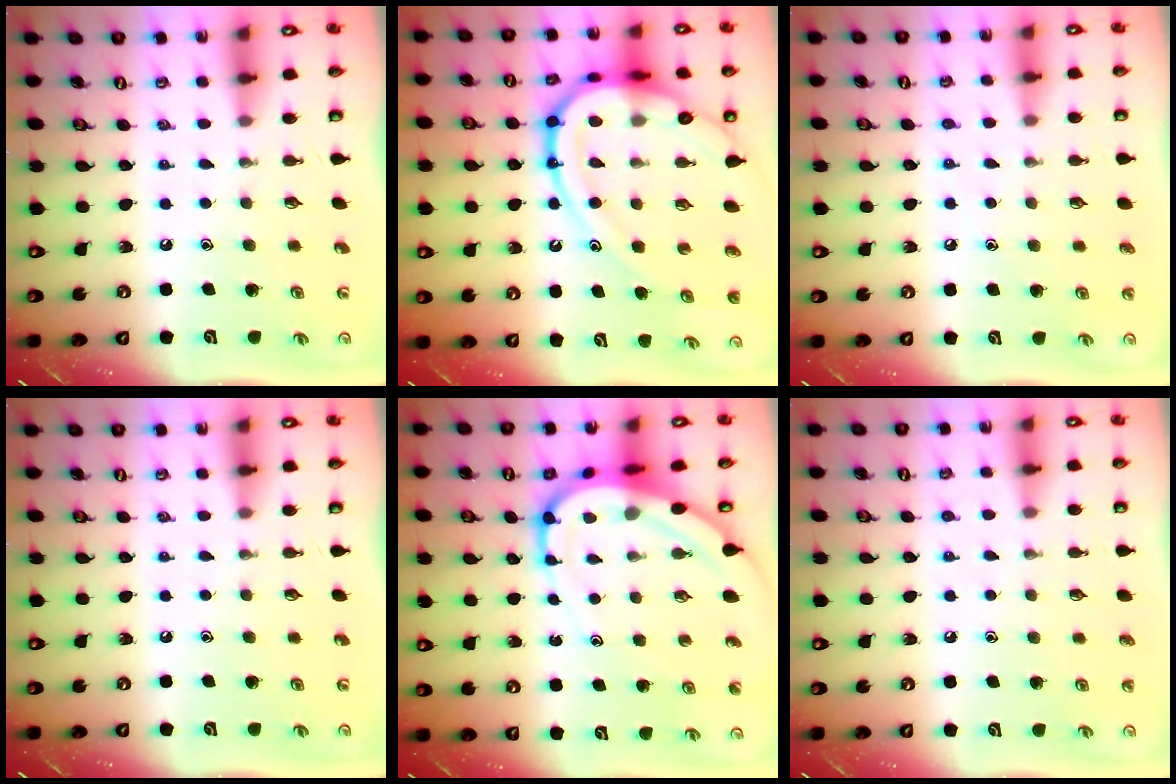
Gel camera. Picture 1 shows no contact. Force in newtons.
{"total": 21.8, "press": 21.7, "slide": 2.2}
{"total": 3.7, "press": 3.7, "slide": 0.4}
{"total": 0.0}
{"total": 12.4, "press": 12.3, "slide": 1.2}
{"total": 3.5, "press": 3.5, "slide": 0.4}